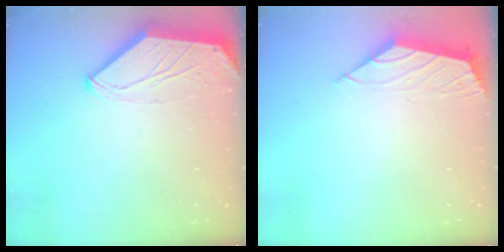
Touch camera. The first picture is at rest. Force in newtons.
{"total": 2.2, "press": 2.2, "slide": 0.5}